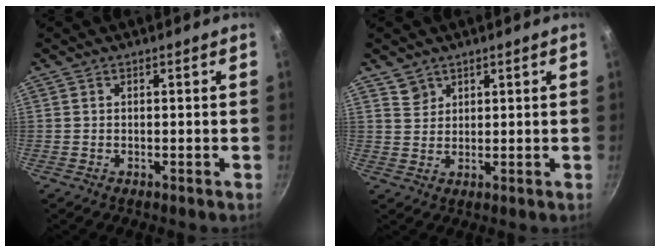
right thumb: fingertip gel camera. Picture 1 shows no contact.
{"total": 2.9, "force": [2.0, 2.0, 0.3], "torque": [0.013, 0.000, 0.039]}